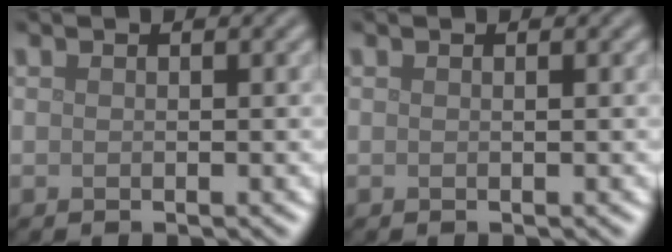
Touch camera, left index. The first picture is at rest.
{"total": 0.0}